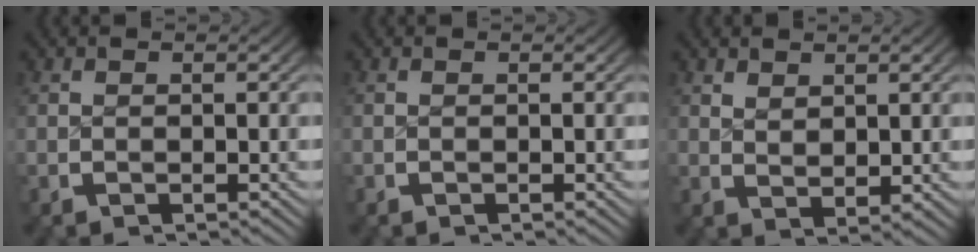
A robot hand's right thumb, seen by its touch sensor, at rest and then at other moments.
{"total": 0.0}
{"total": 1.7, "force": [1.4, 0.5, 0.9], "torque": [-0.012, -0.005, 0.037]}